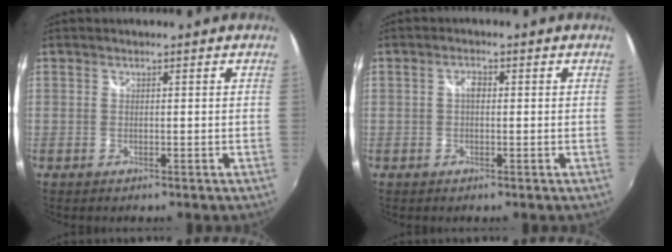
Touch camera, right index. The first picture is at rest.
{"total": 1.7, "force": [0.0, 1.0, 1.4], "torque": [-0.025, 0.006, -0.003]}